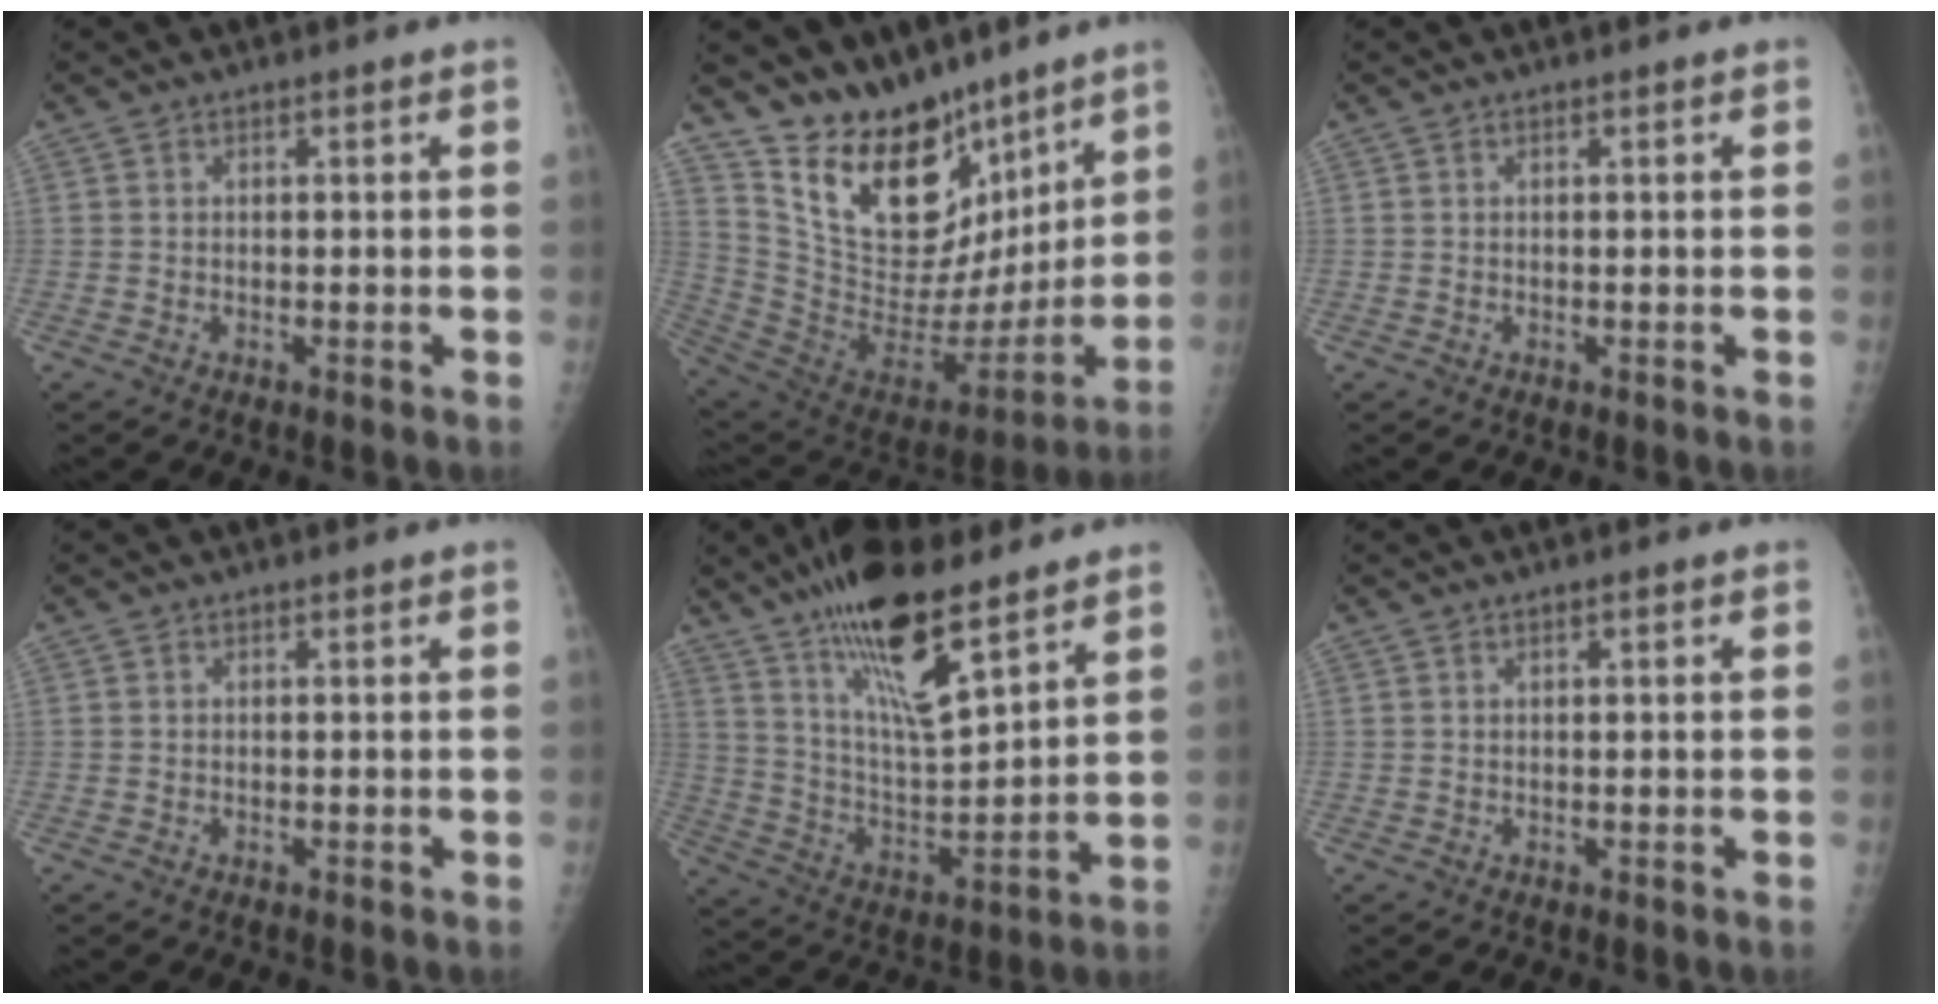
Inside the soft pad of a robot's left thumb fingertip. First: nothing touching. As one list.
[{"total": 23.2, "force": [15.7, 12.3, 11.9], "torque": [-0.143, -0.080, 0.275]}, {"total": 0.0}, {"total": 0.0}, {"total": 18.1, "force": [12.3, 4.7, 12.3], "torque": [-0.198, -0.066, 0.230]}, {"total": 0.8, "force": [0.3, 0.2, 0.7], "torque": [-0.010, 0.001, 0.005]}]